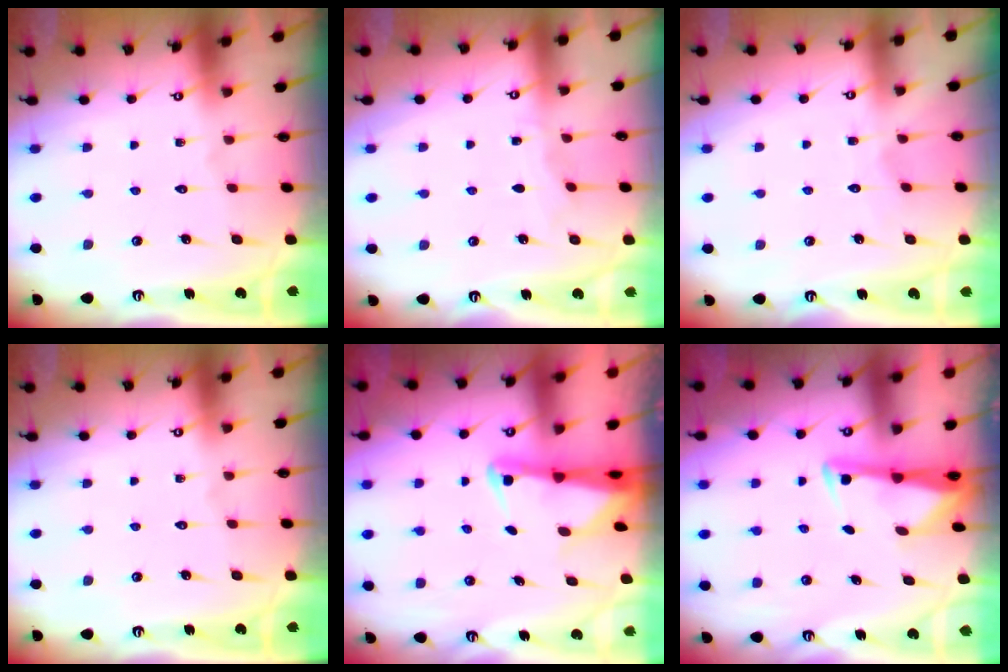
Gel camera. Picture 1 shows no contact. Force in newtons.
{"total": 2.5, "press": 2.5, "slide": 0.3}
{"total": 3.4, "press": 3.3, "slide": 0.4}
{"total": 0.0}
{"total": 2.6, "press": 2.6, "slide": 0.5}
{"total": 2.9, "press": 2.8, "slide": 0.4}